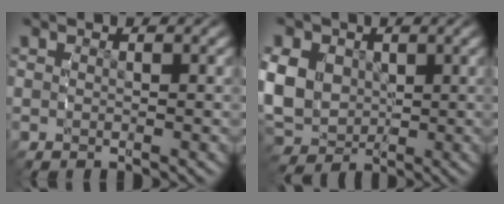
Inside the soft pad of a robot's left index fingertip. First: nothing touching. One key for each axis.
{"total": 8.2, "fx": -0.2, "fy": 7.4, "fz": 3.5, "tx": -0.100, "ty": -0.032, "tz": 0.007}